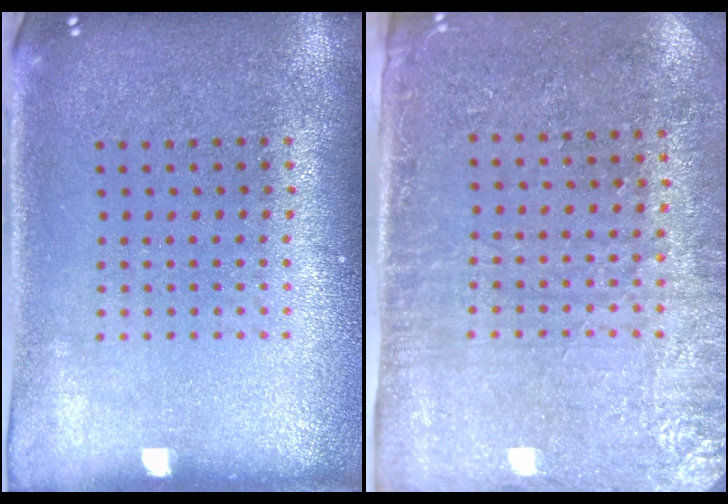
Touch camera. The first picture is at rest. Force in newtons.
{"total": 2.8, "press": 2.4, "slide": 1.4}